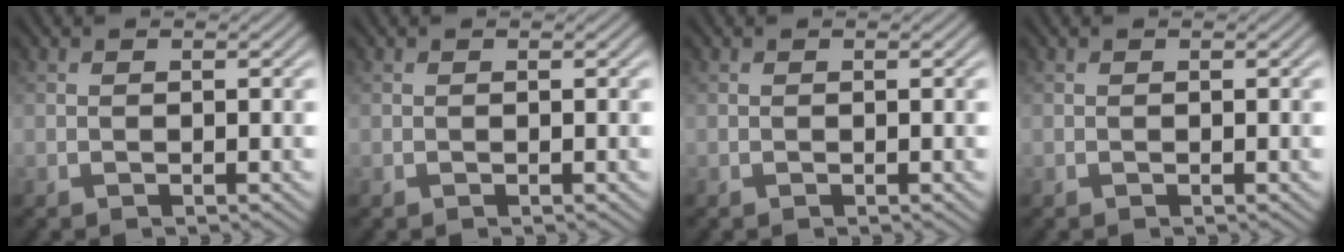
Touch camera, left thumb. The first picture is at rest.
{"total": 0.0}
{"total": 0.0}
{"total": 0.0}